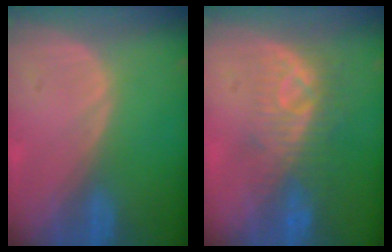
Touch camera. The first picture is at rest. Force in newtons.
{"total": 8.1, "press": 7.5, "slide": 3.2}